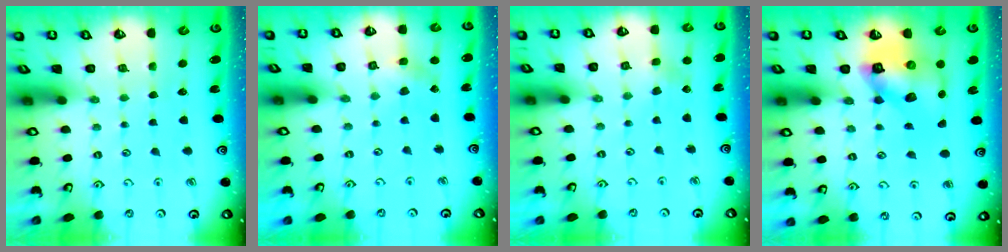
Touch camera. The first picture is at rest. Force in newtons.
{"total": 2.4, "press": 2.4, "slide": 0.2}
{"total": 1.9, "press": 1.9, "slide": 0.3}
{"total": 14.0, "press": 13.8, "slide": 2.3}